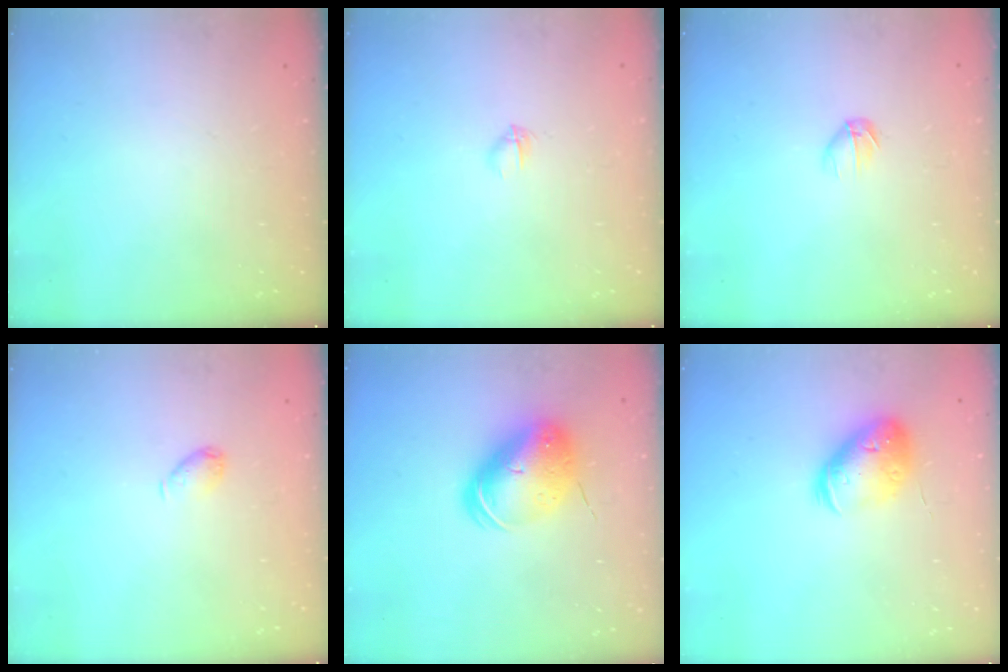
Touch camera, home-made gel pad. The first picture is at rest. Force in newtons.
{"total": 2.3, "press": 2.2, "slide": 0.8}
{"total": 3.6, "press": 3.4, "slide": 1.0}
{"total": 5.1, "press": 5.0, "slide": 0.9}
{"total": 12.8, "press": 12.8, "slide": 1.1}
{"total": 15.1, "press": 15.0, "slide": 1.6}